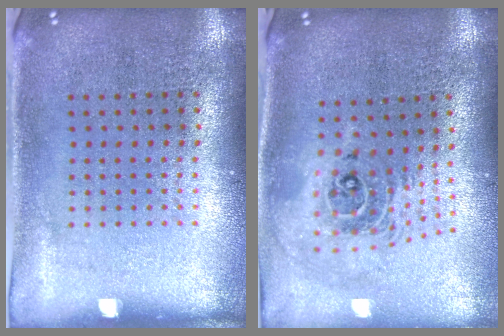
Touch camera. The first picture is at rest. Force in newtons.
{"total": 2.2, "press": 1.7, "slide": 1.5}